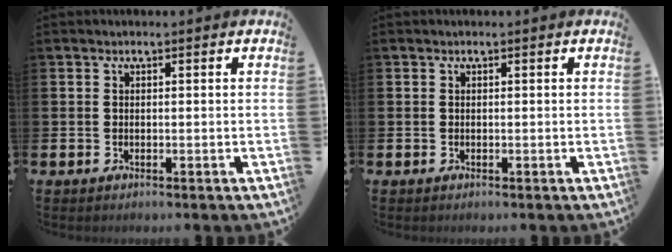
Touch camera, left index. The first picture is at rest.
{"total": 0.0}